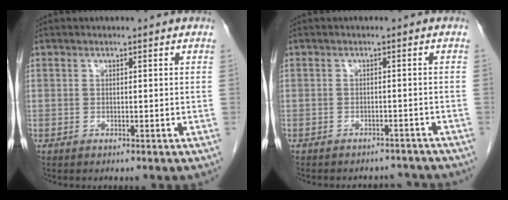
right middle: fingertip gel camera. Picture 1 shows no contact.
{"total": 6.4, "force": [-6.0, 2.0, 0.7], "torque": [-0.006, 0.008, -0.067]}